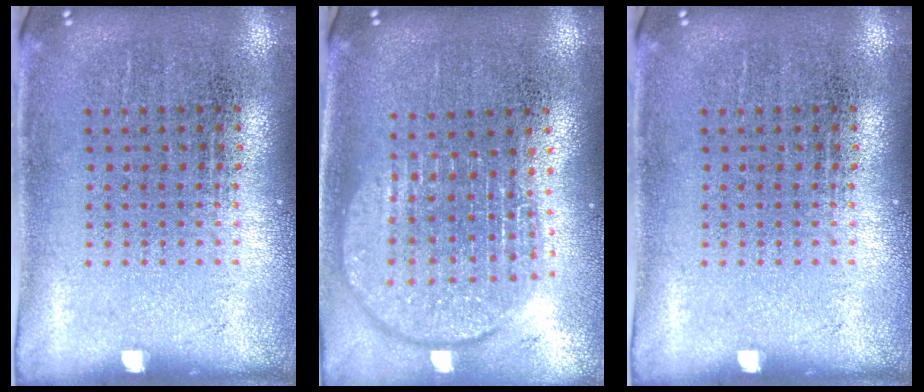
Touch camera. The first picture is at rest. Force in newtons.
{"total": 1.8, "press": 1.5, "slide": 1.0}
{"total": 0.0}